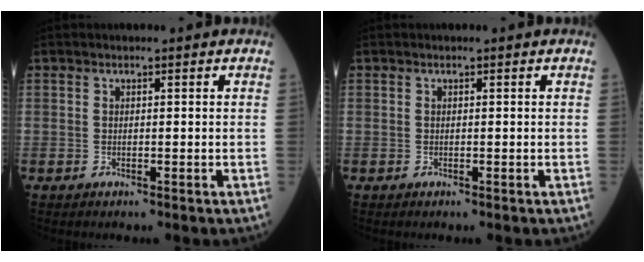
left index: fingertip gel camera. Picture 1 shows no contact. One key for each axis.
{"total": 0.0}